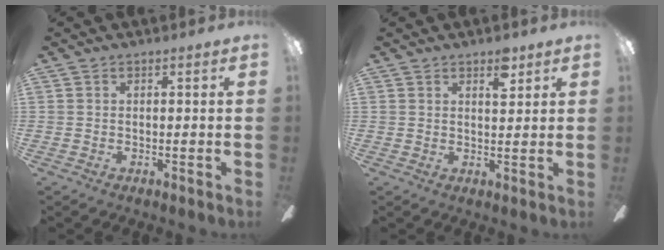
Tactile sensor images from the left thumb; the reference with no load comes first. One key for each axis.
{"total": 4.6, "fx": 3.3, "fy": 1.8, "fz": 2.6, "tx": -0.025, "ty": -0.014, "tz": 0.053}